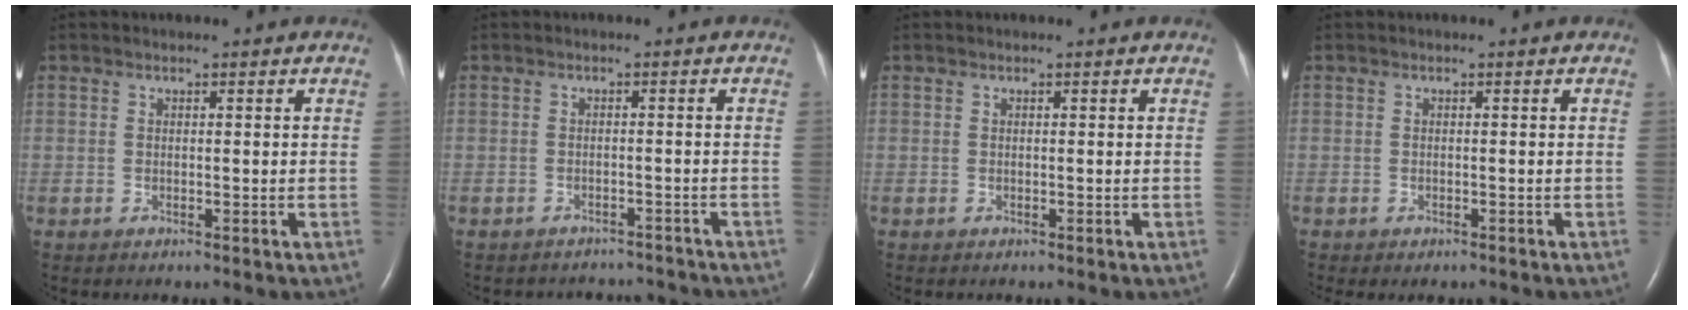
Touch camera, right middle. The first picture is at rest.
{"total": 6.0, "force": [-5.8, 1.7, -0.2], "torque": [0.000, 0.008, -0.065]}
{"total": 0.0}
{"total": 1.7, "force": [-1.4, 0.7, 0.7], "torque": [-0.010, -0.003, -0.014]}